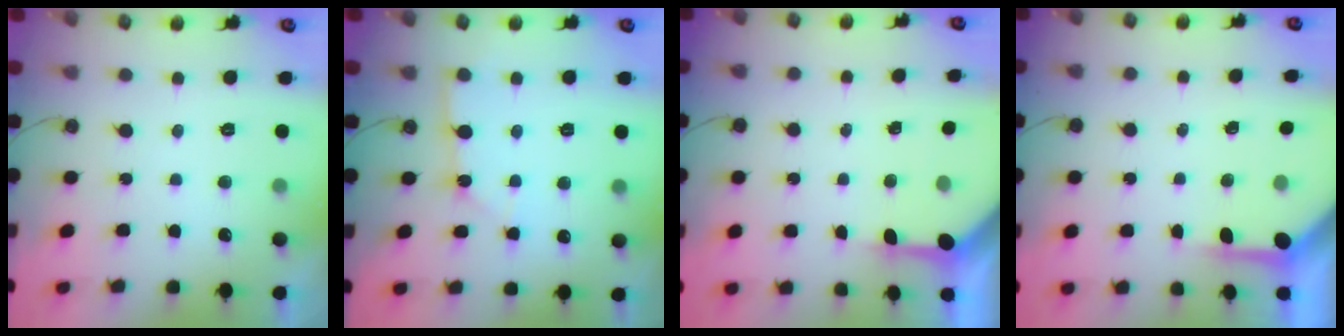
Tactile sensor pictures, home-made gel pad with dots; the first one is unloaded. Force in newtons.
{"total": 4.6, "press": 4.5, "slide": 0.4}
{"total": 4.3, "press": 4.3, "slide": 0.2}
{"total": 3.9, "press": 3.9, "slide": 0.3}